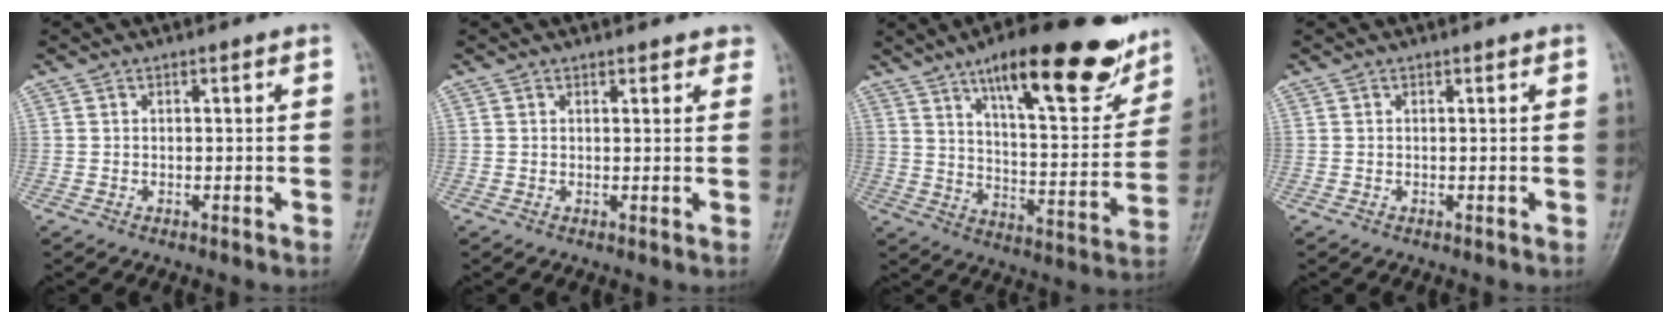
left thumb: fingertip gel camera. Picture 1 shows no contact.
{"total": 2.1, "force": [1.7, 1.0, 0.7], "torque": [0.015, -0.003, 0.014]}
{"total": 23.9, "force": [15.0, 7.3, 17.1], "torque": [-0.207, -0.055, 0.228]}
{"total": 0.0}